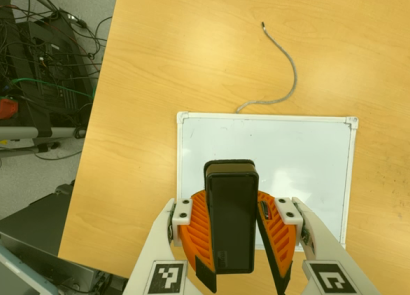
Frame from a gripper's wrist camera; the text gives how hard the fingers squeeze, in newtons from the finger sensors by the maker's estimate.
{"total": 10.1, "left": 9.6, "right": 10.7}